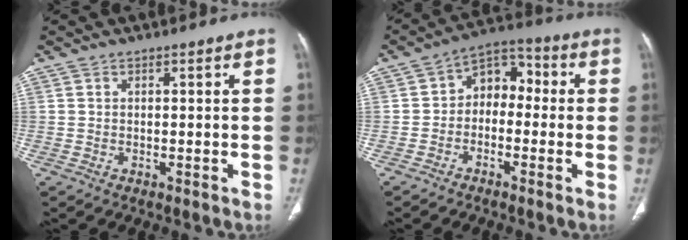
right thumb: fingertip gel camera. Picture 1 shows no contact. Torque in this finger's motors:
{"motor_torque": [0.12, 0.30, -0.09, -0.12, 0.02]}